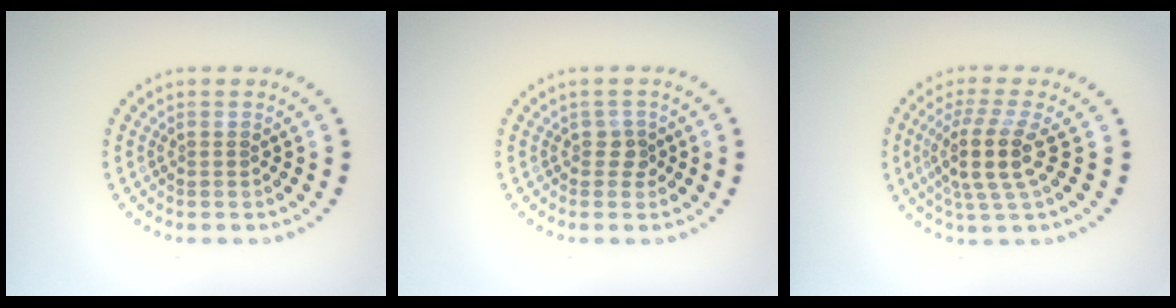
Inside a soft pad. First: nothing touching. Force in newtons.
{"total": 1.2, "press": 1.0, "slide": 0.6}
{"total": 4.2, "press": 3.2, "slide": 2.7}